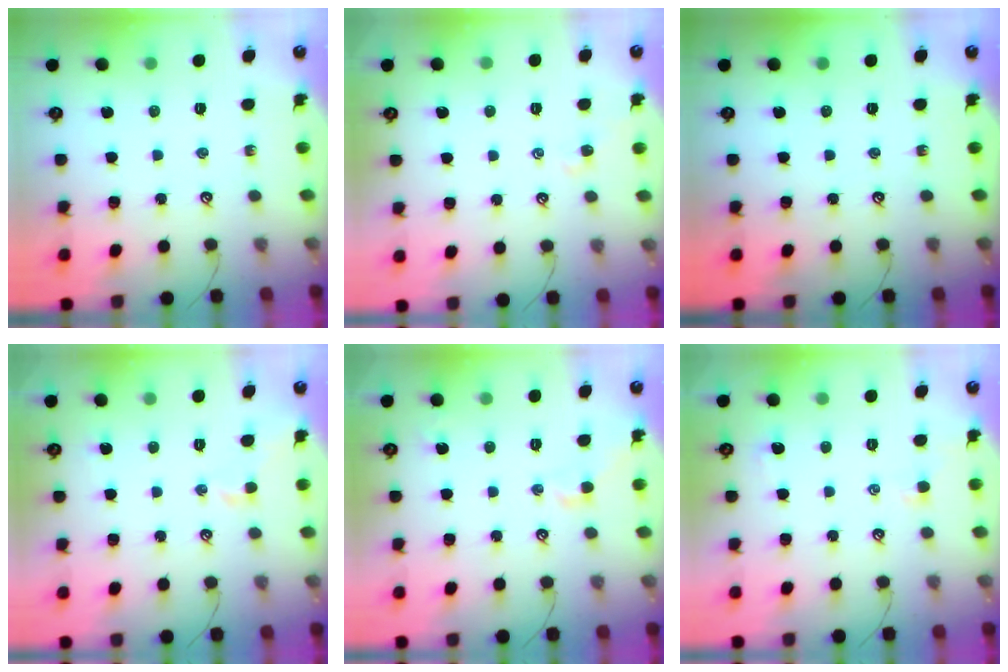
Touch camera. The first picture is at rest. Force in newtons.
{"total": 0.0}
{"total": 0.0}
{"total": 1.1, "press": 0.8, "slide": 0.7}
{"total": 3.7, "press": 3.7, "slide": 0.7}
{"total": 0.8, "press": 0.6, "slide": 0.6}